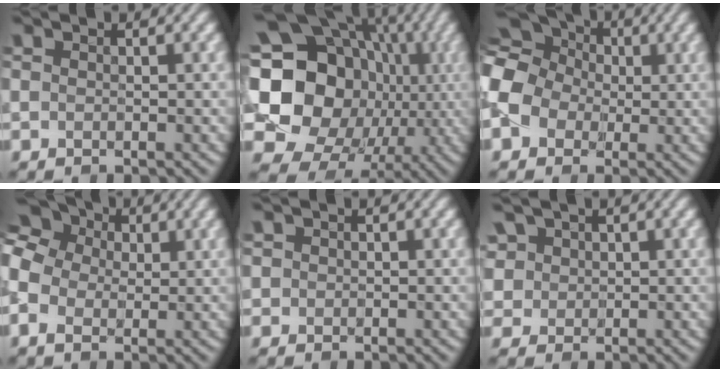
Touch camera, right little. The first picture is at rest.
{"total": 19.7, "force": [0.3, 16.7, 10.4], "torque": [-0.178, 0.004, -0.018]}
{"total": 12.4, "force": [-0.1, 10.8, 6.2], "torque": [-0.158, 0.020, -0.051]}
{"total": 8.0, "force": [0.9, 6.3, 4.8], "torque": [-0.120, 0.024, -0.001]}
{"total": 0.8, "force": [0.5, 0.6, 0.1], "torque": [-0.001, 0.001, 0.009]}
{"total": 4.4, "force": [2.3, 3.3, 1.8], "torque": [-0.083, 0.012, 0.058]}